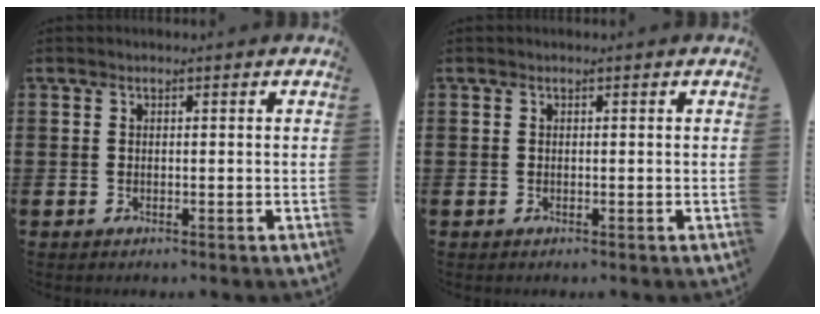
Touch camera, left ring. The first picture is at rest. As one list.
[{"total": 0.0}]